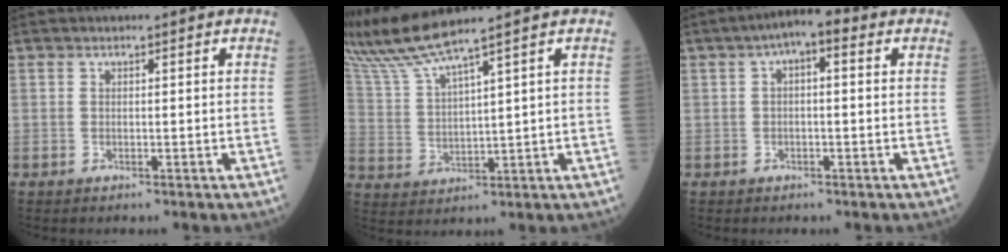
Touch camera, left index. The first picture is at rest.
{"total": 6.8, "force": [6.0, -2.0, 2.5], "torque": [-0.072, -0.007, 0.132]}
{"total": 4.7, "force": [1.1, 1.6, 4.3], "torque": [-0.071, 0.023, 0.008]}